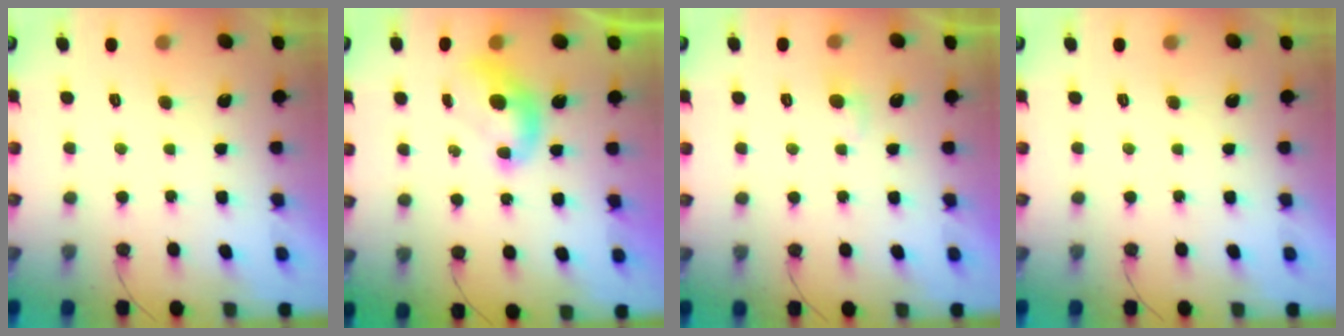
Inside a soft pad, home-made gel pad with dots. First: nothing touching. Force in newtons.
{"total": 6.4, "press": 6.4, "slide": 0.9}
{"total": 2.7, "press": 2.7, "slide": 0.2}
{"total": 0.0}